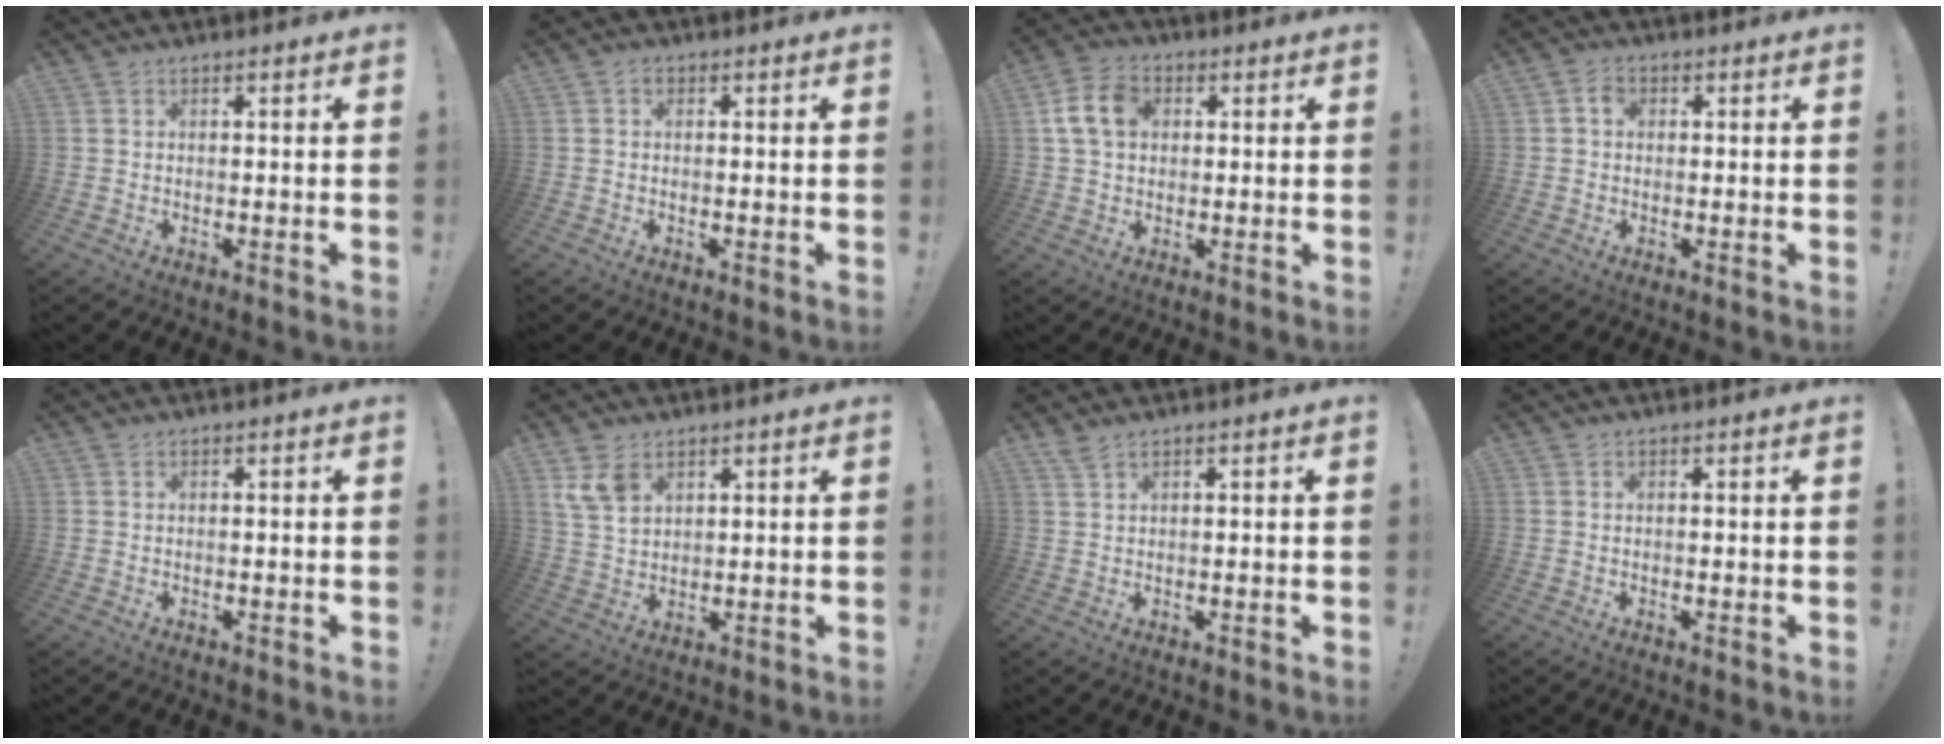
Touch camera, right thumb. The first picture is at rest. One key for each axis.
{"total": 0.8, "fx": -0.3, "fy": 0.6, "fz": 0.3, "tx": -0.011, "ty": 0.005, "tz": -0.005}
{"total": 10.1, "fx": 2.4, "fy": 7.5, "fz": 6.3, "tx": -0.107, "ty": 0.012, "tz": 0.048}
{"total": 2.7, "fx": 0.2, "fy": 2.2, "fz": 1.6, "tx": -0.022, "ty": 0.005, "tz": 0.002}
{"total": 0.0}
{"total": 7.0, "fx": 4.0, "fy": 4.5, "fz": 3.7, "tx": -0.076, "ty": -0.010, "tz": 0.078}
{"total": 1.9, "fx": 1.5, "fy": 0.5, "fz": 1.0, "tx": -0.027, "ty": -0.001, "tz": 0.029}
{"total": 0.0}